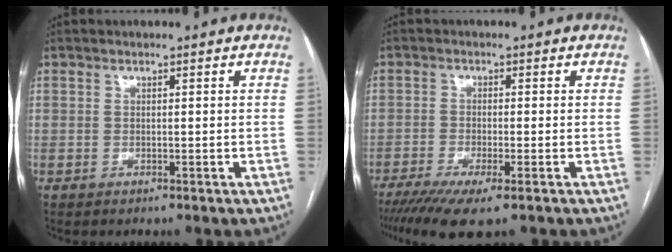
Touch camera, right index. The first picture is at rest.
{"total": 7.4, "force": [-4.9, 0.7, 5.5], "torque": [-0.090, -0.017, -0.080]}